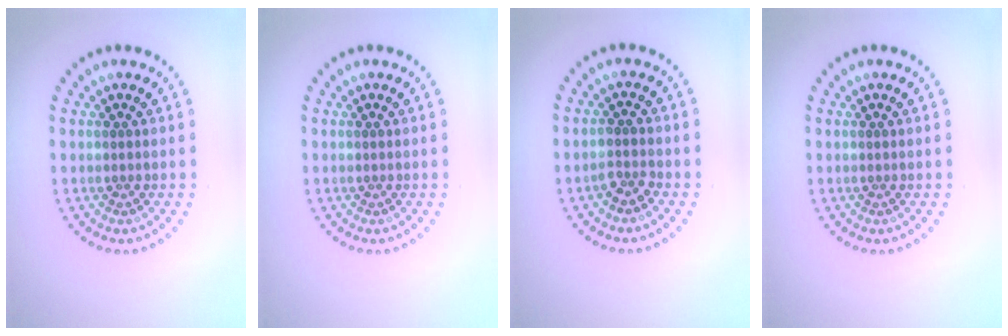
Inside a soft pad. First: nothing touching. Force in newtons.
{"total": 0.0}
{"total": 1.3, "press": 1.2, "slide": 0.6}
{"total": 0.0}